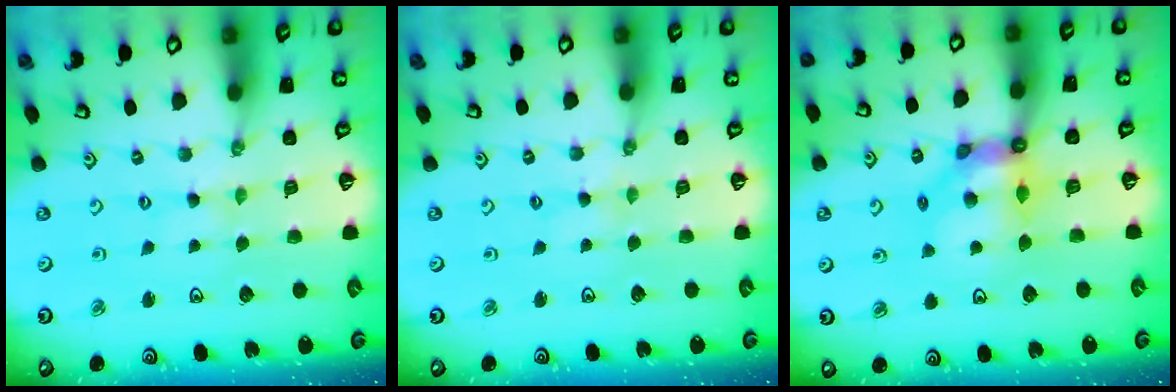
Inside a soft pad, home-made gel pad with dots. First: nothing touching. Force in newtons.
{"total": 1.8, "press": 1.8, "slide": 0.3}
{"total": 9.7, "press": 9.4, "slide": 2.5}